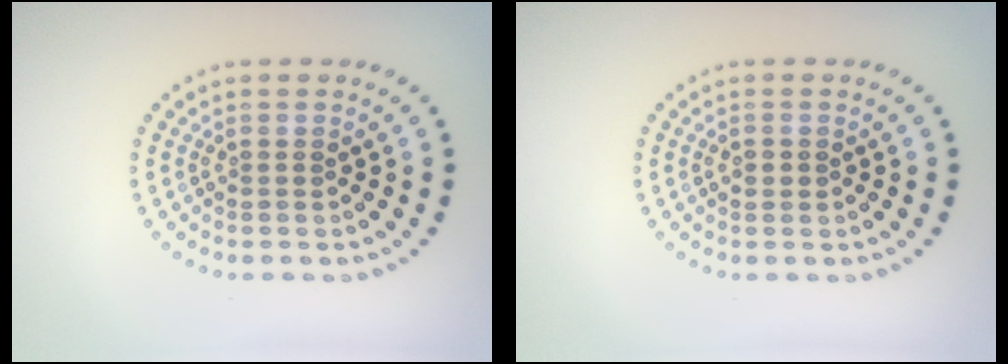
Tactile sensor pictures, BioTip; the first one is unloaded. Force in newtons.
{"total": 1.1, "press": 1.1, "slide": 0.1}